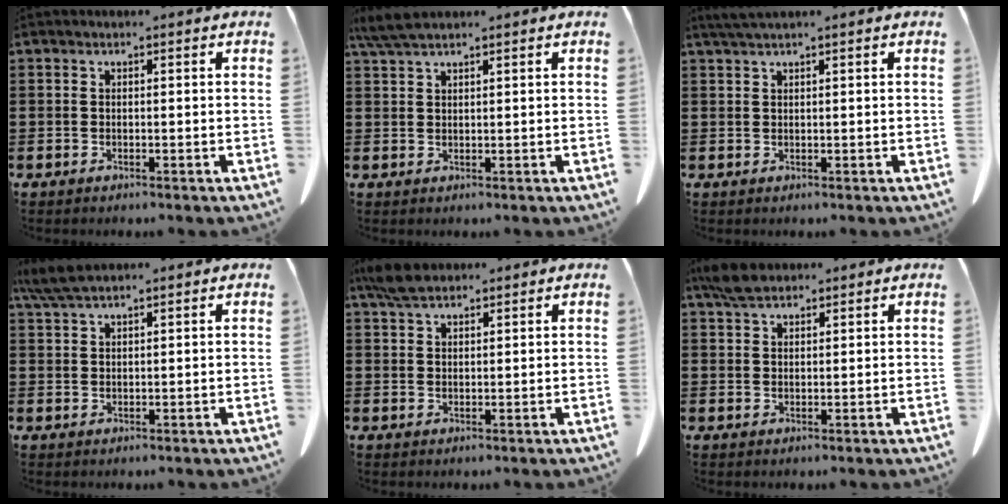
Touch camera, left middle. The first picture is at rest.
{"total": 3.5, "force": [2.6, 0.3, 2.2], "torque": [-0.050, 0.001, 0.050]}
{"total": 1.7, "force": [1.3, -0.1, 1.0], "torque": [-0.022, -0.001, 0.025]}
{"total": 4.1, "force": [3.2, 0.5, 2.6], "torque": [-0.058, 0.000, 0.060]}
{"total": 4.1, "force": [3.1, 1.4, 2.2], "torque": [-0.051, 0.003, 0.059]}
{"total": 4.0, "force": [3.2, 1.5, 2.1], "torque": [-0.048, 0.004, 0.060]}